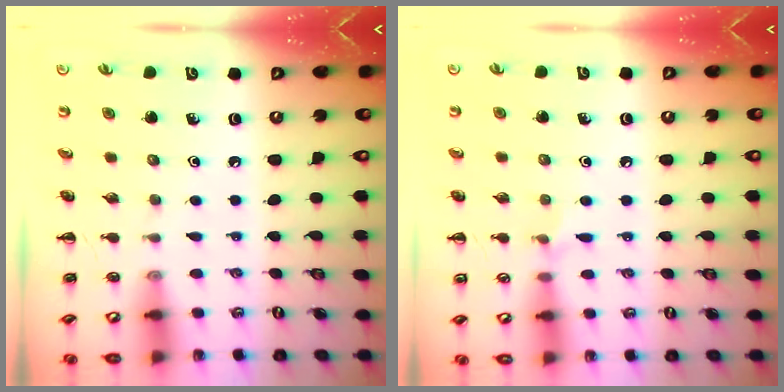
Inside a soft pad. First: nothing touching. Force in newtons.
{"total": 5.0, "press": 4.7, "slide": 1.8}